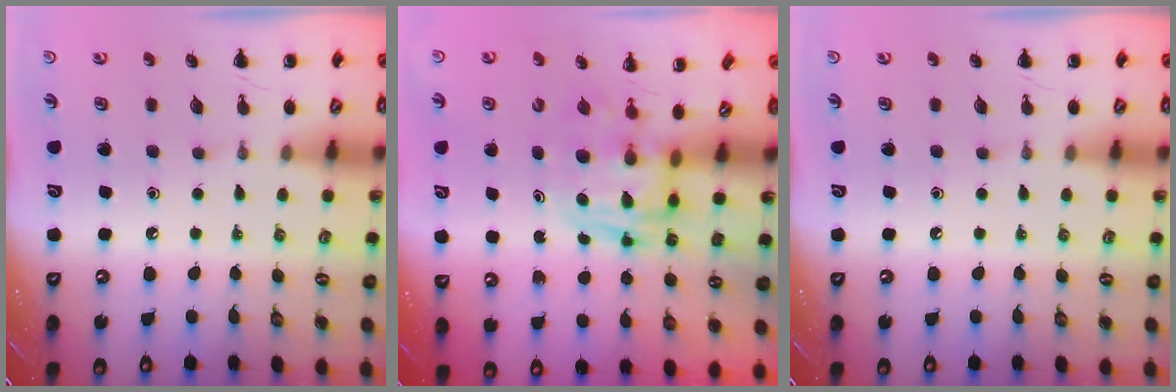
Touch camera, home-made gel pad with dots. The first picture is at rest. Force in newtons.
{"total": 2.9, "press": 2.9, "slide": 0.5}
{"total": 0.0}